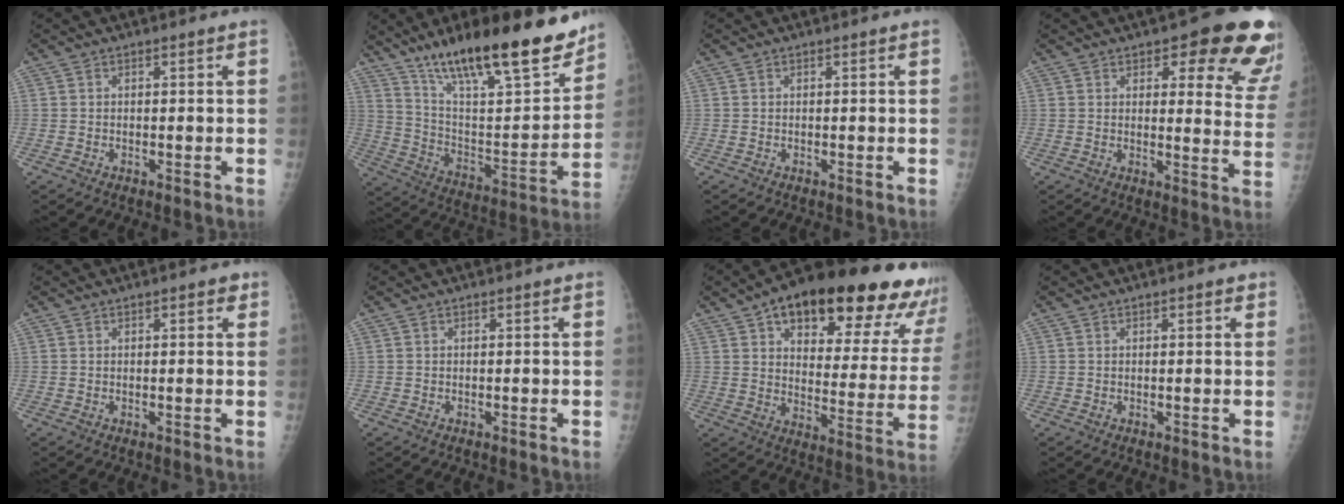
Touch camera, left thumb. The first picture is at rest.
{"total": 27.3, "force": [19.4, 6.7, 18.1], "torque": [-0.258, -0.071, 0.321]}
{"total": 0.0}
{"total": 16.5, "force": [10.2, 6.1, 11.5], "torque": [-0.083, -0.049, 0.104]}
{"total": 1.9, "force": [1.0, 0.8, 1.4], "torque": [-0.011, 0.000, 0.009]}
{"total": 0.0}
{"total": 28.9, "force": [18.5, 10.8, 19.4], "torque": [-0.227, -0.042, 0.250]}
{"total": 1.2, "force": [0.7, 0.5, 0.9], "torque": [-0.010, 0.000, 0.007]}